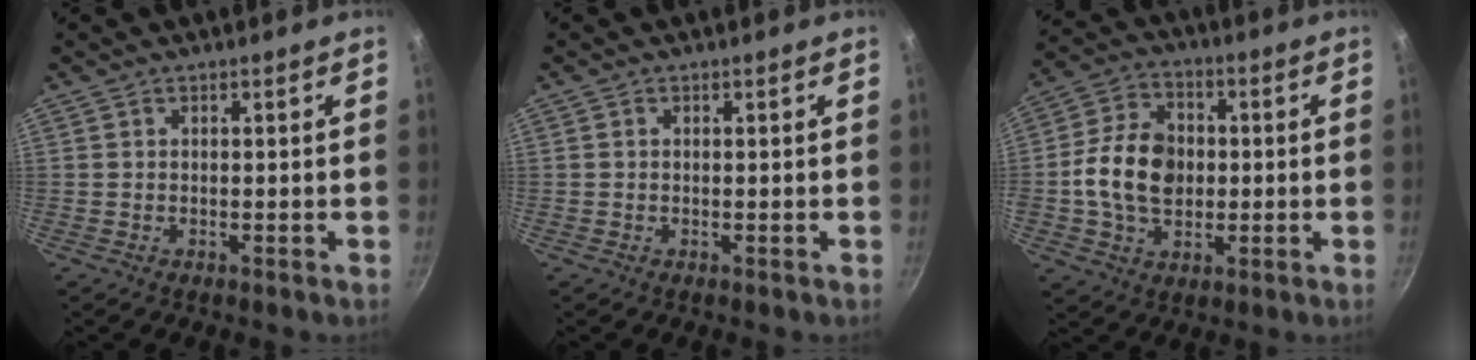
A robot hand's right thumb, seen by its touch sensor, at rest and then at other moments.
{"total": 0.0}
{"total": 13.5, "force": [-0.3, 9.9, 9.1], "torque": [-0.144, 0.016, -0.016]}